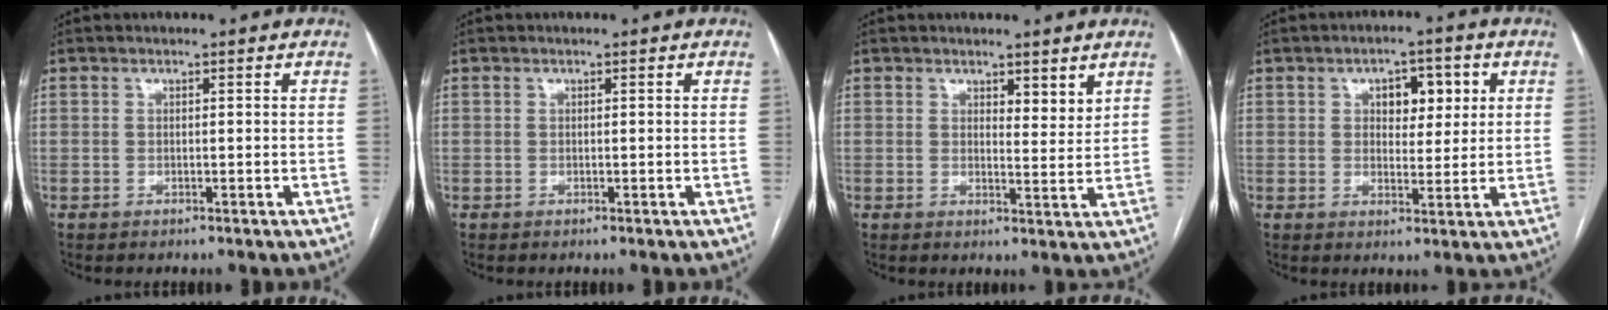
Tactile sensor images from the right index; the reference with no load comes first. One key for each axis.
{"total": 0.0}
{"total": 3.1, "fx": 2.3, "fy": 1.1, "fz": 1.8, "tx": -0.023, "ty": -0.012, "tz": 0.036}
{"total": 5.8, "fx": 2.0, "fy": 3.2, "fz": 4.5, "tx": -0.058, "ty": 0.013, "tz": 0.031}